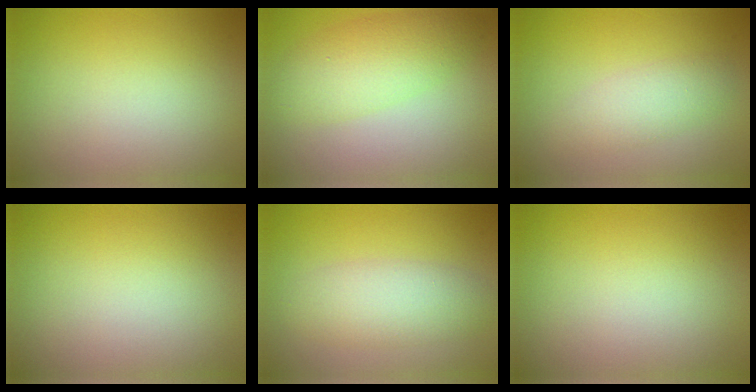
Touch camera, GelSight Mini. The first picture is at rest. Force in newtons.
{"total": 4.3, "press": 4.3, "slide": 0.0}
{"total": 2.5, "press": 2.5, "slide": 0.1}
{"total": 0.0}
{"total": 4.0, "press": 4.0, "slide": 0.1}
{"total": 0.0}